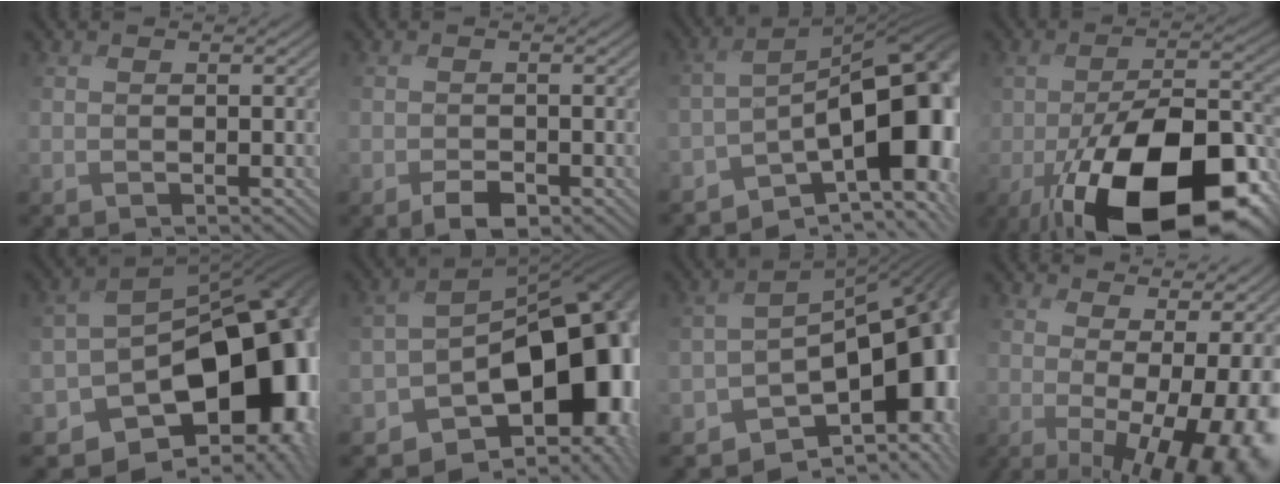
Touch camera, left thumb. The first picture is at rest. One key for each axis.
{"total": 2.4, "fx": -1.7, "fy": 1.0, "fz": 1.3, "tx": -0.017, "ty": -0.002, "tz": -0.033}
{"total": 14.4, "fx": -5.6, "fy": 6.3, "fz": 11.7, "tx": -0.147, "ty": -0.012, "tz": -0.088}
{"total": 18.3, "fx": -7.9, "fy": 8.3, "fz": 14.3, "tx": -0.225, "ty": -0.032, "tz": -0.113}
{"total": 18.1, "fx": -6.8, "fy": 11.4, "fz": 12.3, "tx": -0.166, "ty": -0.037, "tz": -0.080}
{"total": 16.5, "fx": -5.6, "fy": 9.7, "fz": 12.2, "tx": -0.155, "ty": -0.028, "tz": -0.076}
{"total": 12.6, "fx": -5.6, "fy": 6.3, "fz": 9.4, "tx": -0.122, "ty": -0.027, "tz": -0.089}
{"total": 11.1, "fx": 1.2, "fy": 3.1, "fz": 10.6, "tx": -0.135, "ty": 0.004, "tz": 0.039}